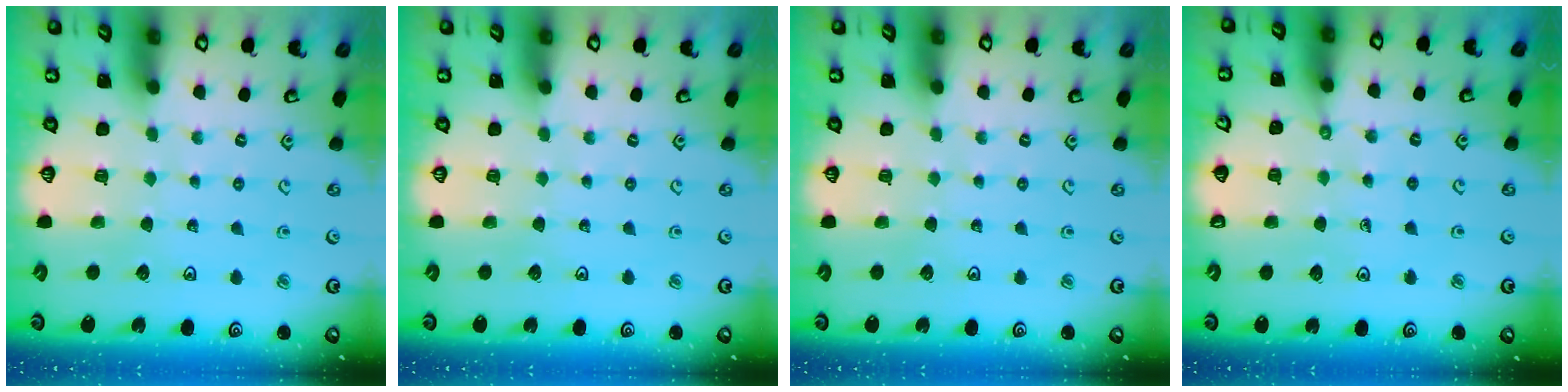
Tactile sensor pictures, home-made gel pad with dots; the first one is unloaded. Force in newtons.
{"total": 0.0}
{"total": 0.0}
{"total": 1.5, "press": 1.5, "slide": 0.2}